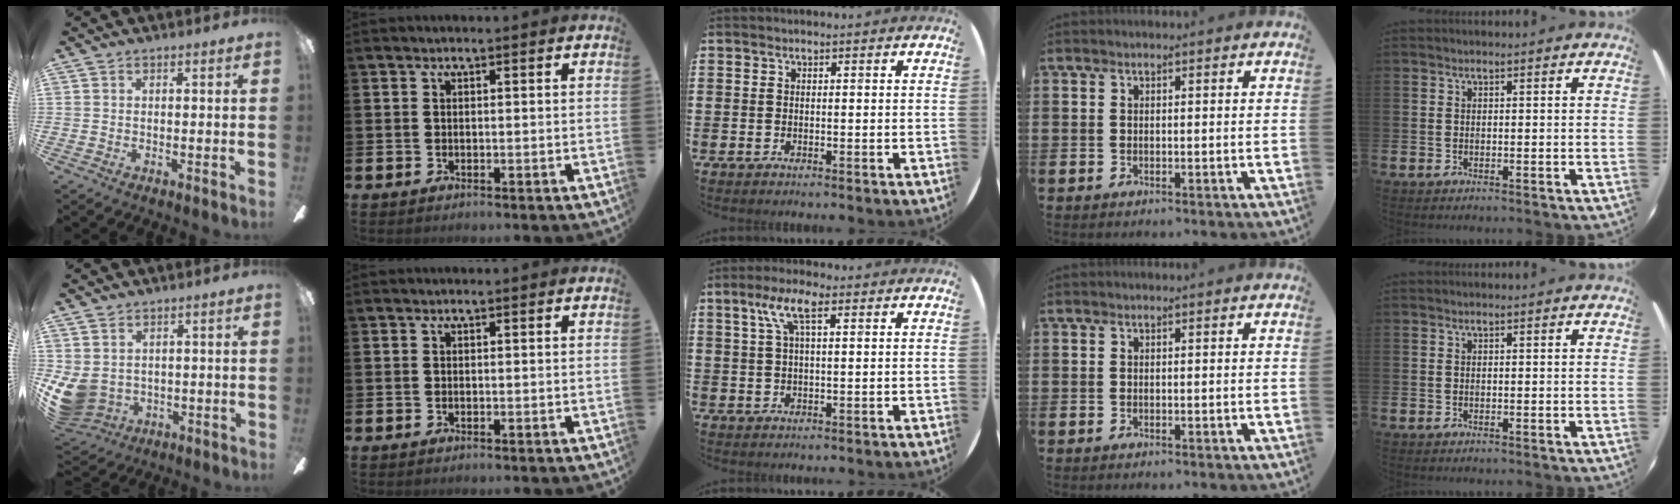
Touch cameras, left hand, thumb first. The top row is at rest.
{"thumb": {"total": 6.8, "force": [0.5, 6.0, 3.3], "torque": [-0.096, -0.012, 0.010]}, "middle": {"total": 5.3, "force": [2.4, 1.6, 4.4], "torque": [-0.095, 0.011, 0.041]}}